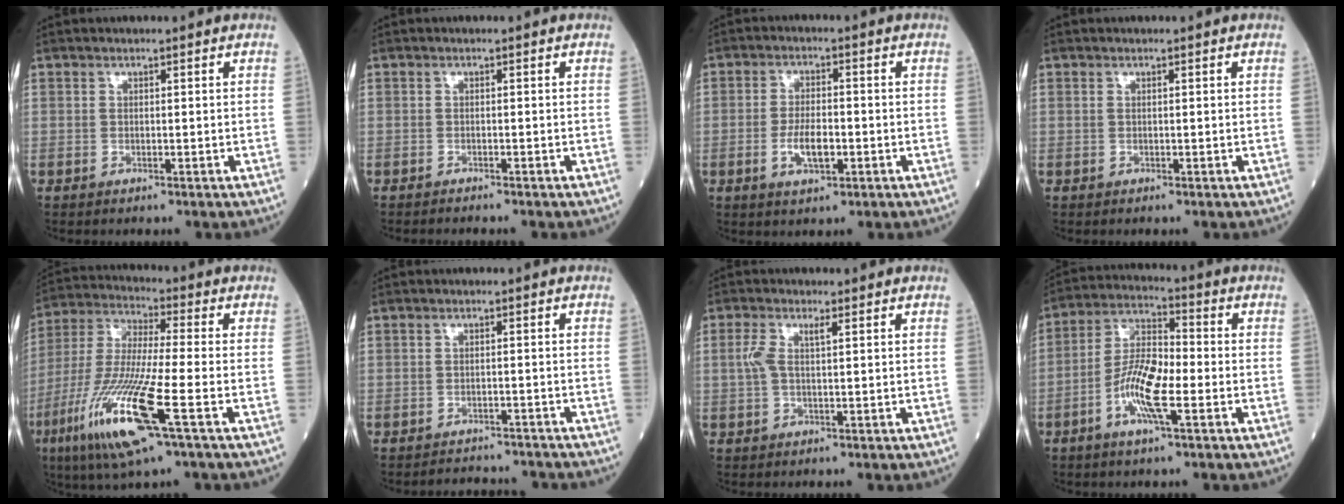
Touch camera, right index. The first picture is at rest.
{"total": 1.9, "force": [-1.7, 0.0, 0.7], "torque": [-0.010, -0.002, -0.022]}
{"total": 5.0, "force": [-1.5, 1.9, 4.4], "torque": [-0.084, -0.001, -0.022]}
{"total": 0.0}
{"total": 16.7, "force": [-7.0, 0.9, 15.2], "torque": [-0.330, -0.030, -0.134]}
{"total": 5.8, "force": [-5.7, 0.9, 0.4], "torque": [-0.002, 0.002, -0.072]}
{"total": 3.4, "force": [0.9, 0.9, 3.1], "torque": [-0.082, 0.018, 0.019]}
{"total": 9.9, "force": [-3.3, 2.1, 9.1], "torque": [-0.178, 0.004, -0.068]}